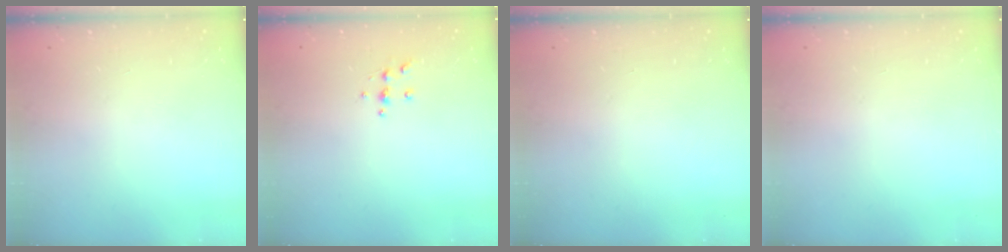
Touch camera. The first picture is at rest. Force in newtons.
{"total": 4.3, "press": 4.3, "slide": 0.5}
{"total": 0.0}
{"total": 0.0}